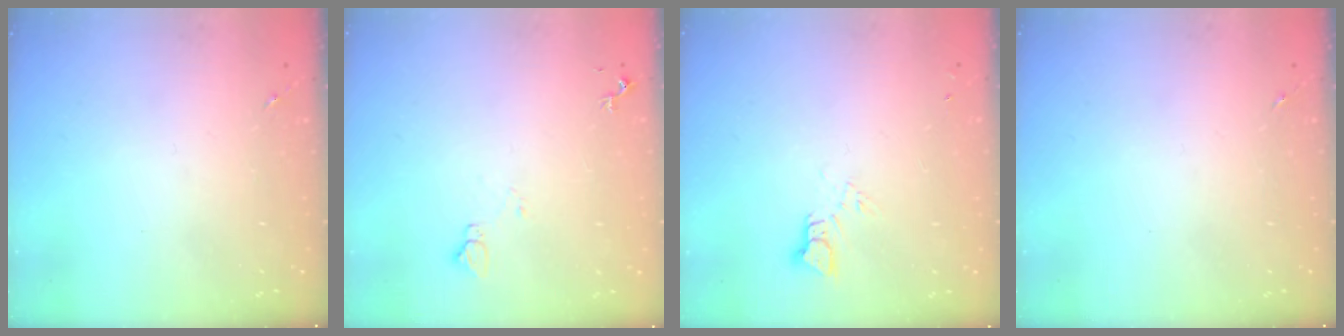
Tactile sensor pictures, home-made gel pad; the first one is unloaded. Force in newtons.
{"total": 6.1, "press": 6.0, "slide": 0.8}
{"total": 3.4, "press": 3.4, "slide": 0.1}
{"total": 0.0}